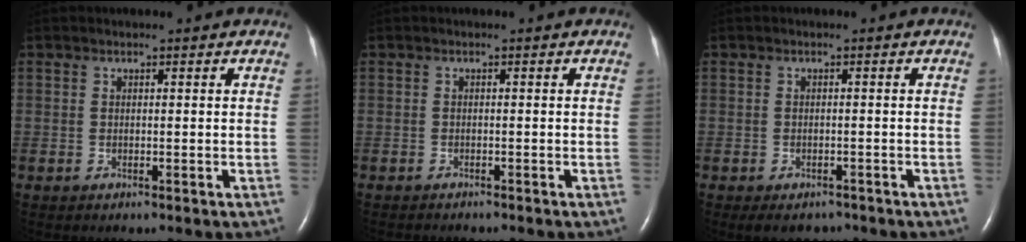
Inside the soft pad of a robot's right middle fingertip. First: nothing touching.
{"total": 2.8, "force": [-2.6, 0.5, 0.9], "torque": [-0.014, -0.005, -0.031]}
{"total": 4.1, "force": [-3.3, 2.0, 1.5], "torque": [-0.012, -0.002, -0.043]}